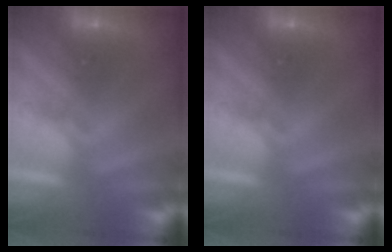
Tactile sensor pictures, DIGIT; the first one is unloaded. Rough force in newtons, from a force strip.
{"total": 0.0}